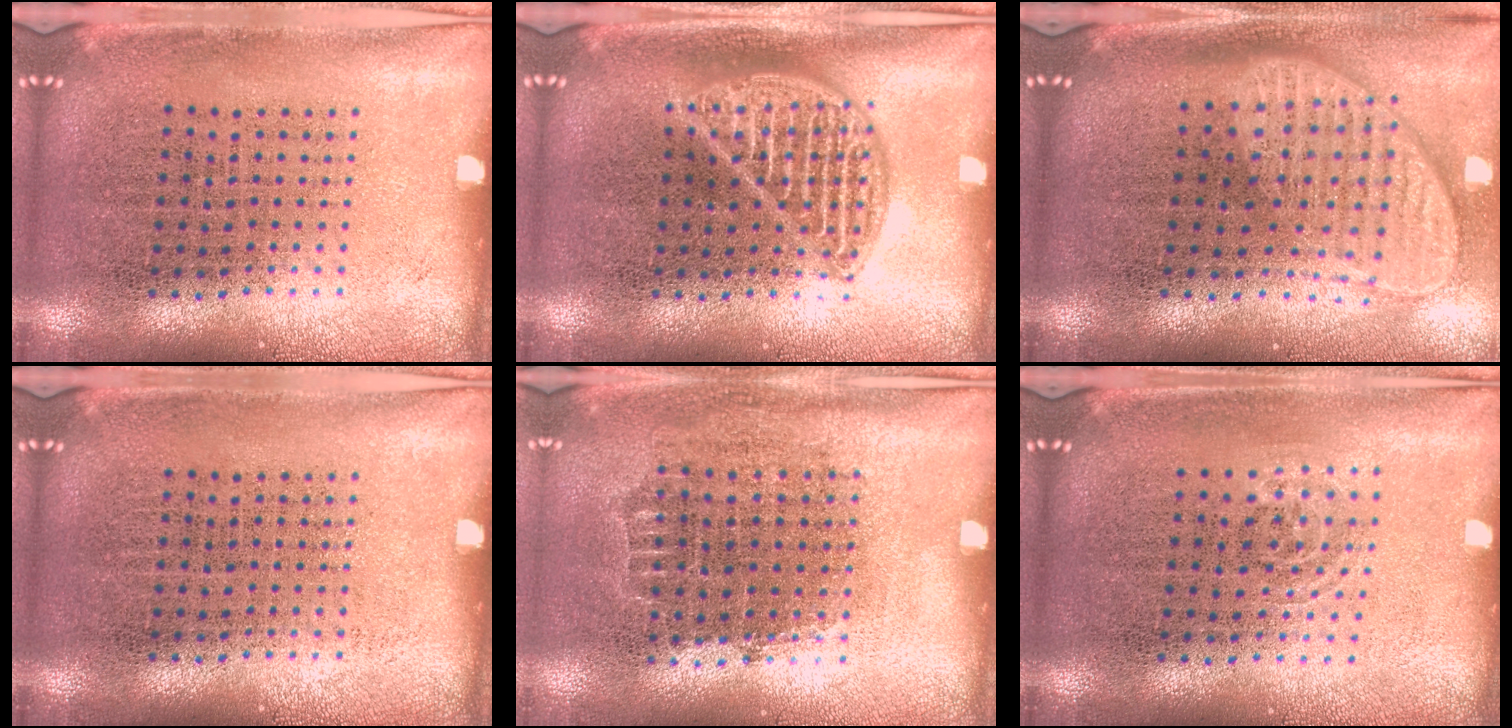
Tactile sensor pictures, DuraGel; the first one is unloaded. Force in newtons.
{"total": 2.1, "press": 2.0, "slide": 0.2}
{"total": 2.0, "press": 1.6, "slide": 1.2}
{"total": 0.0}
{"total": 0.6, "press": 0.6, "slide": 0.2}
{"total": 0.8, "press": 0.5, "slide": 0.6}